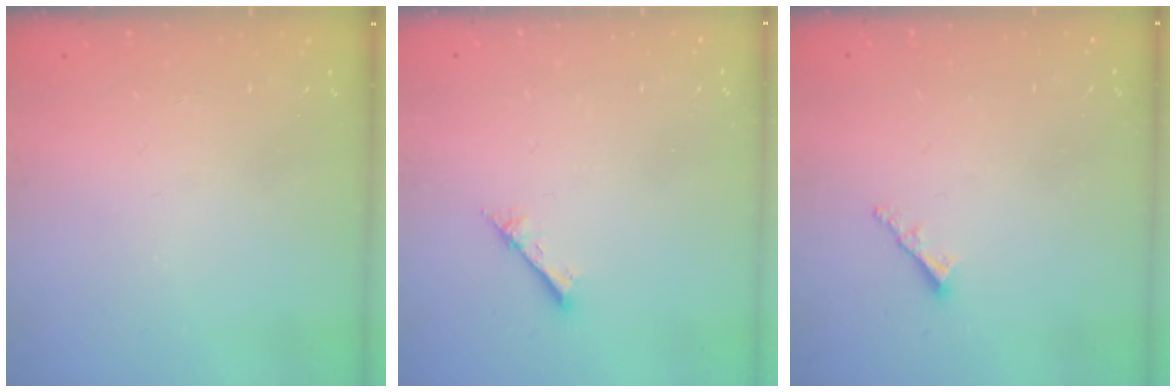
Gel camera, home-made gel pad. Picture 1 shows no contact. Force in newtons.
{"total": 2.4, "press": 2.4, "slide": 0.3}
{"total": 2.3, "press": 2.2, "slide": 0.6}